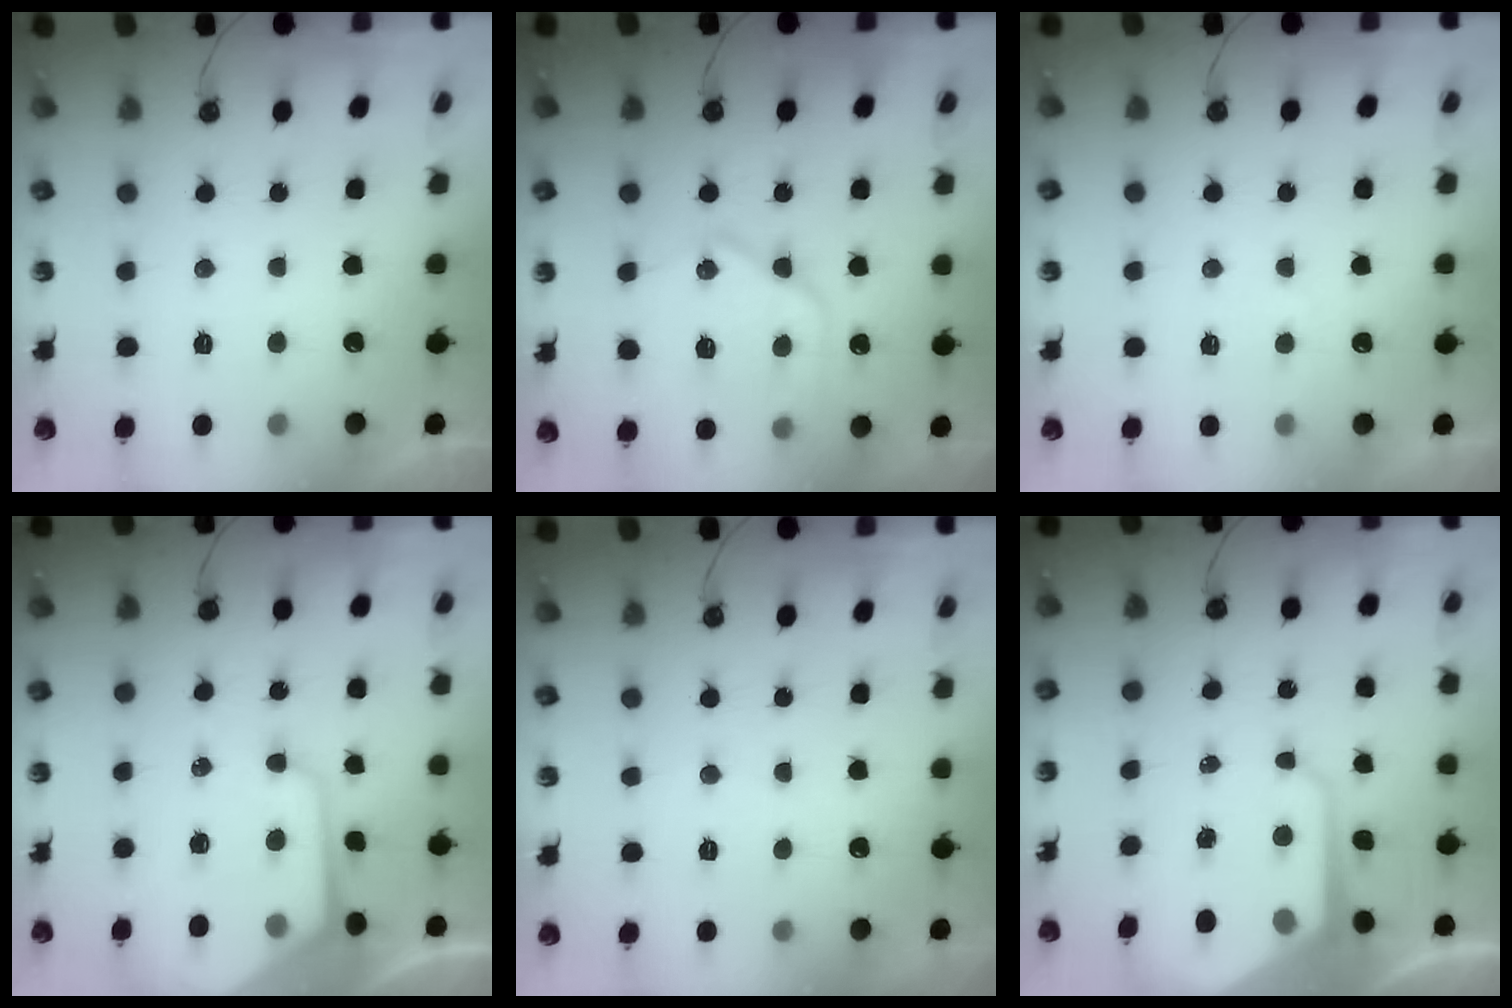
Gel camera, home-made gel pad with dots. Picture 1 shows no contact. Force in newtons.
{"total": 17.2, "press": 17.2, "slide": 1.4}
{"total": 4.1, "press": 4.1, "slide": 0.4}
{"total": 10.9, "press": 10.8, "slide": 1.3}
{"total": 4.0, "press": 3.9, "slide": 0.6}
{"total": 11.4, "press": 11.3, "slide": 1.1}